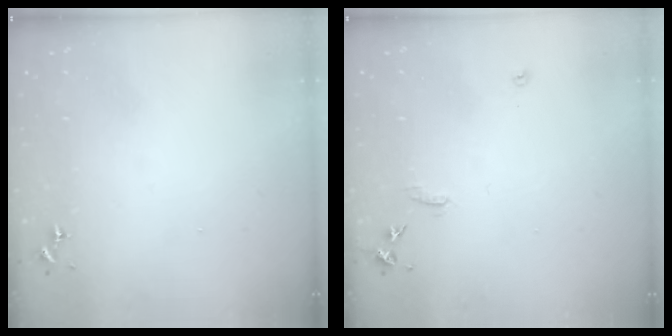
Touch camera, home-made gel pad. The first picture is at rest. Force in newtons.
{"total": 7.5, "press": 7.5, "slide": 0.6}